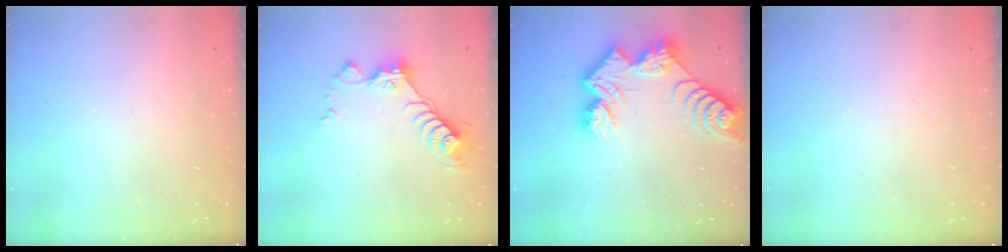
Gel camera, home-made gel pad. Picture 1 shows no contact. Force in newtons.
{"total": 9.4, "press": 9.4, "slide": 0.5}
{"total": 12.3, "press": 12.2, "slide": 1.1}
{"total": 0.0}